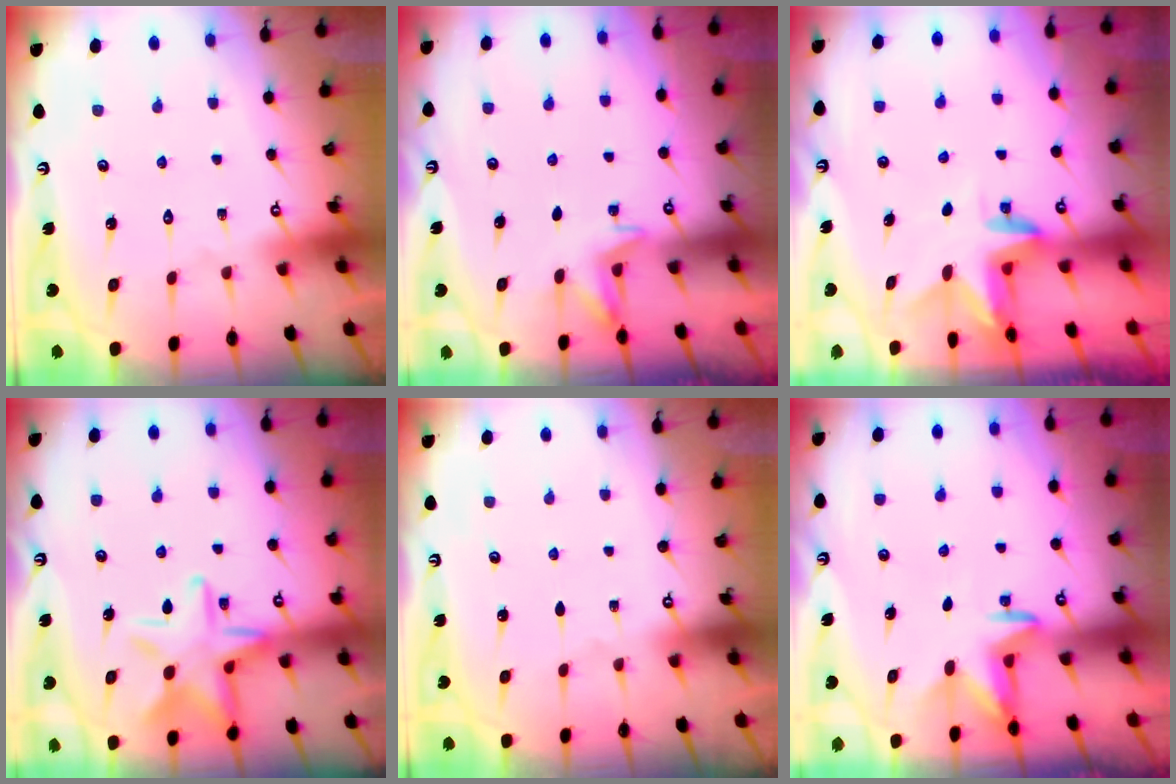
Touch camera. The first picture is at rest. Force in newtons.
{"total": 2.4, "press": 2.1, "slide": 1.2}
{"total": 3.1, "press": 3.1, "slide": 0.2}
{"total": 14.6, "press": 14.5, "slide": 1.1}
{"total": 0.0}
{"total": 3.4, "press": 3.2, "slide": 1.0}